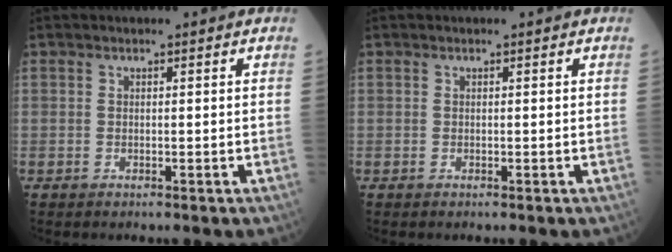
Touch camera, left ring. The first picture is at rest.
{"total": 0.0}